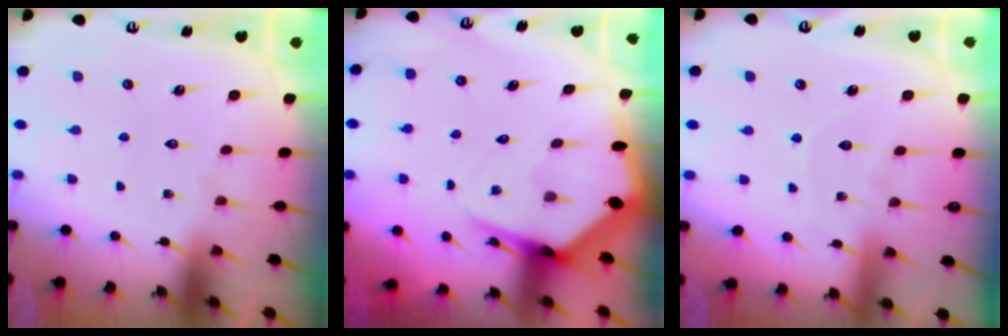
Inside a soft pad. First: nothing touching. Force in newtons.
{"total": 6.6, "press": 6.6, "slide": 0.8}
{"total": 6.2, "press": 6.2, "slide": 0.6}